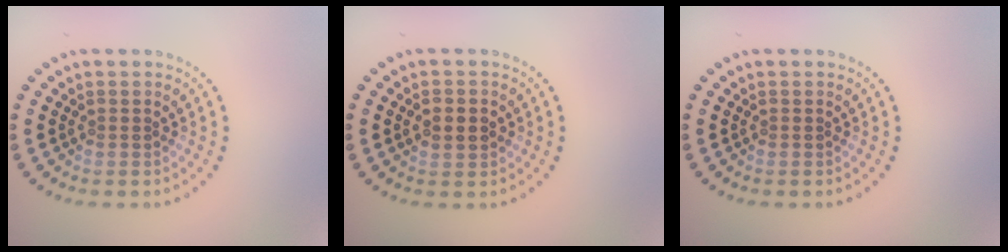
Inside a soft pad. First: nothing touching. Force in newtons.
{"total": 2.2, "press": 2.2, "slide": 0.3}
{"total": 0.0}